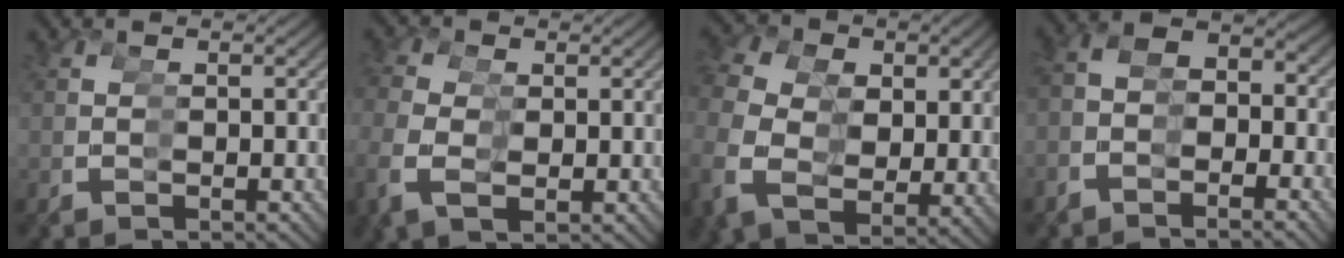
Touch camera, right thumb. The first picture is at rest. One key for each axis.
{"total": 1.7, "fx": 1.4, "fy": 0.8, "fz": 0.1, "tx": -0.004, "ty": 0.015, "tz": 0.021}
{"total": 6.0, "fx": 2.5, "fy": 4.6, "fz": 3.0, "tx": -0.064, "ty": -0.003, "tz": 0.047}
{"total": 4.1, "fx": -0.5, "fy": 3.7, "fz": 1.7, "tx": -0.035, "ty": 0.027, "tz": -0.024}